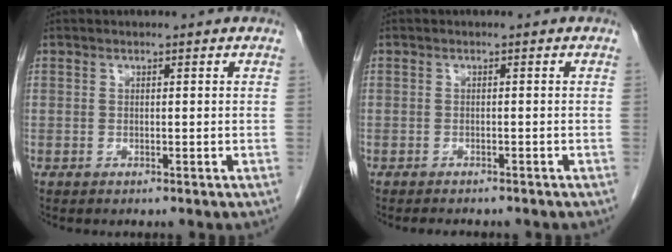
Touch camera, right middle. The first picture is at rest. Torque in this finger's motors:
{"motor_torque": [0.15, -0.13, 0.02, 0.01]}